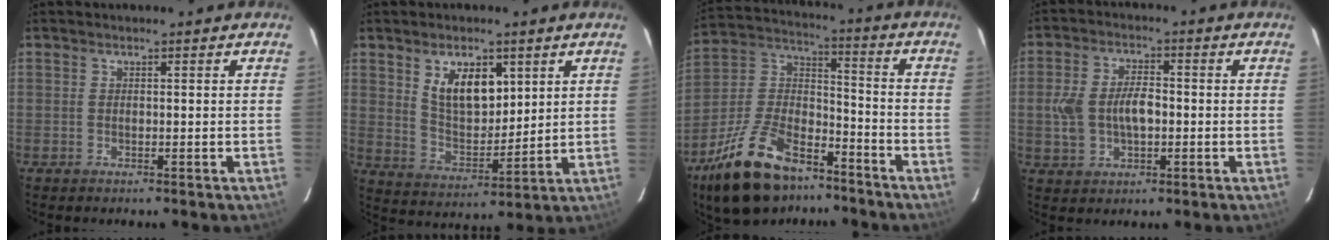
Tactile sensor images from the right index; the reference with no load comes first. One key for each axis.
{"total": 10.1, "fx": 4.5, "fy": 5.4, "fz": 7.3, "tx": -0.125, "ty": 0.002, "tz": 0.095}
{"total": 21.7, "fx": -14.1, "fy": 10.8, "fz": 12.4, "tx": -0.256, "ty": 0.015, "tz": -0.239}
{"total": 8.7, "fx": -0.8, "fy": 5.3, "fz": 6.9, "tx": -0.144, "ty": 0.010, "tz": -0.010}